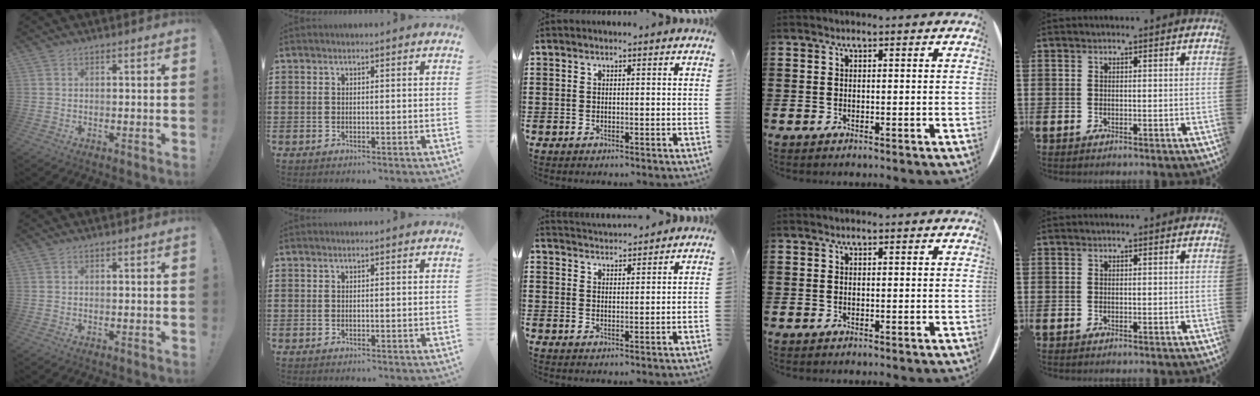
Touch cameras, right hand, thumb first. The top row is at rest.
{"middle": {"total": 2.8, "force": [2.8, 0.1, -0.3], "torque": [-0.004, -0.006, 0.053]}}